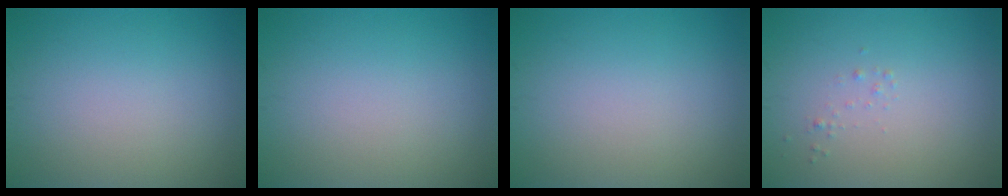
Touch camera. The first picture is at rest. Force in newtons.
{"total": 0.0}
{"total": 0.0}
{"total": 0.5, "press": 0.5, "slide": 0.0}